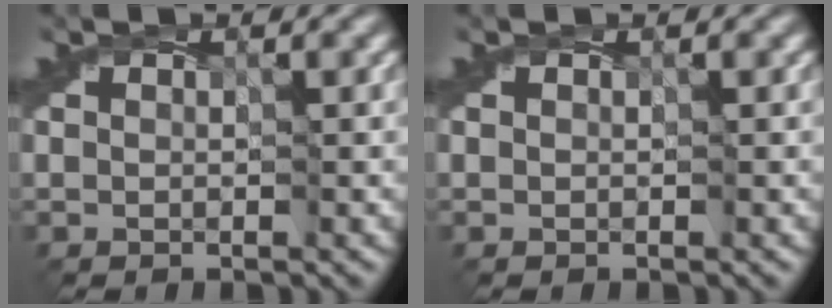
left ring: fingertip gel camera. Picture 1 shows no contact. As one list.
[{"total": 0.0}]